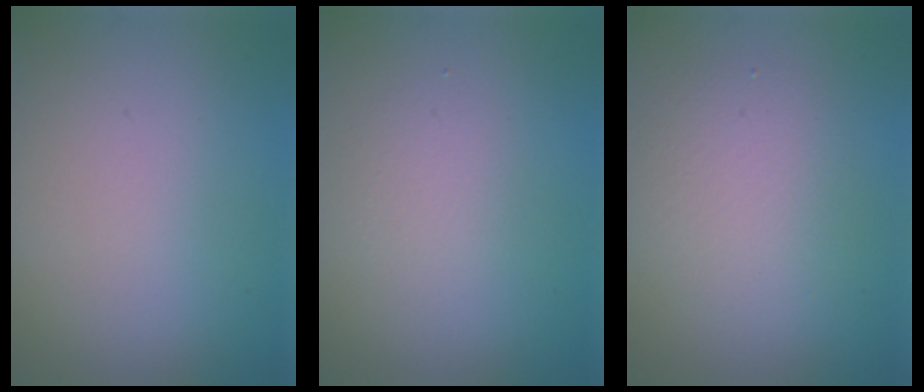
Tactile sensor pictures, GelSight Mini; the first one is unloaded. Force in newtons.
{"total": 1.4, "press": 1.4, "slide": 0.1}
{"total": 3.6, "press": 3.6, "slide": 0.3}